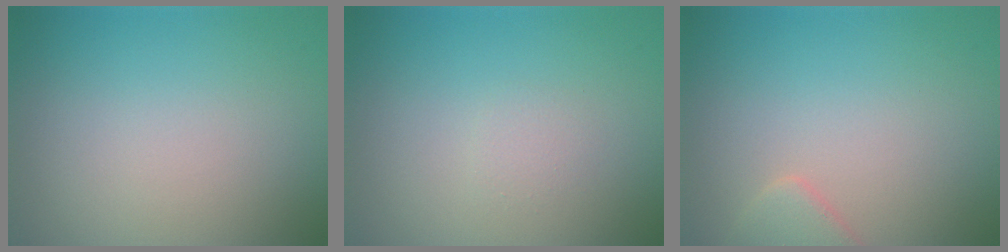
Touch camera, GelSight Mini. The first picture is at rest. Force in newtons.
{"total": 0.7, "press": 0.7, "slide": 0.0}
{"total": 2.1, "press": 2.1, "slide": 0.2}